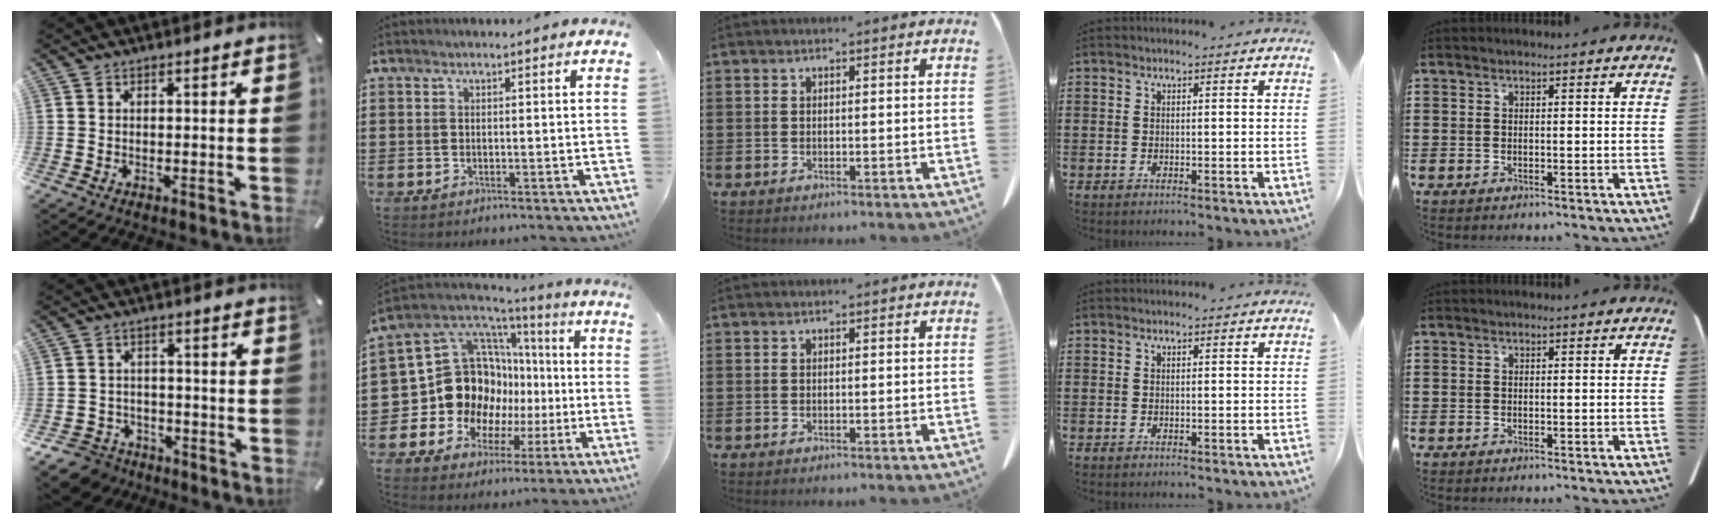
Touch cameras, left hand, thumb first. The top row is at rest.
{"thumb": {"total": 5.8, "force": [-4.0, 4.1, 1.3], "torque": [-0.036, 0.020, -0.080]}, "index": {"total": 14.5, "force": [-0.2, 13.1, 6.2], "torque": [-0.173, -0.029, 0.017]}}